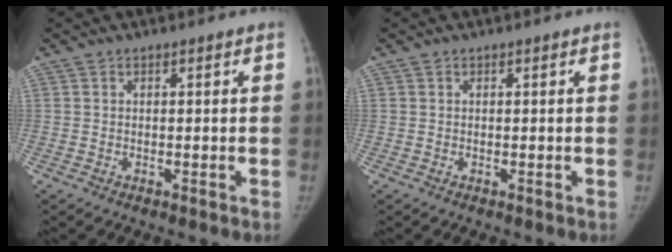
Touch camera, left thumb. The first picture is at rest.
{"total": 0.0}